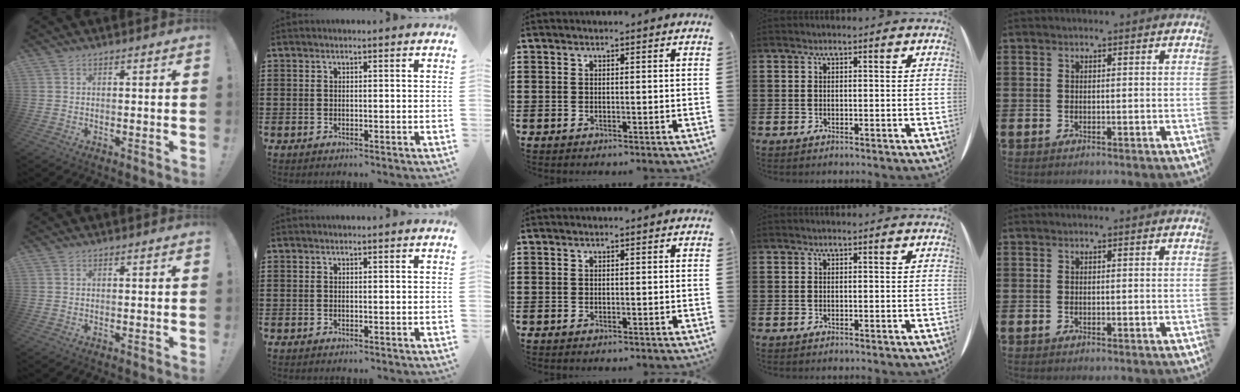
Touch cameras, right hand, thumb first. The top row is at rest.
{}